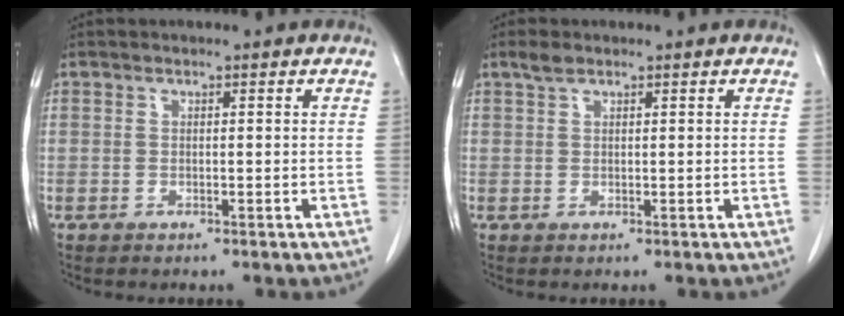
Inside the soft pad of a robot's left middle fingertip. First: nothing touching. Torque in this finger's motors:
{"motor_torque": [0.16, -0.07, -0.26, -0.02]}